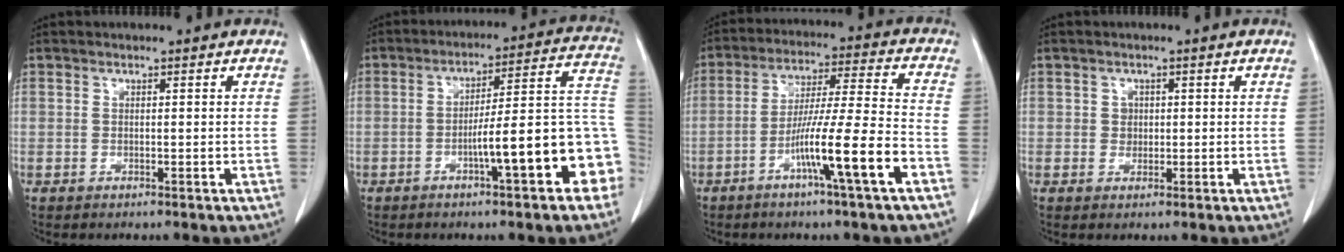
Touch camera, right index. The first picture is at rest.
{"total": 14.7, "force": [-5.3, 1.5, 13.6], "torque": [-0.157, 0.037, -0.071]}
{"total": 12.6, "force": [-5.8, -1.2, 11.1], "torque": [-0.197, -0.001, -0.101]}
{"total": 1.4, "force": [0.2, 1.3, 0.4], "torque": [-0.003, 0.004, 0.006]}